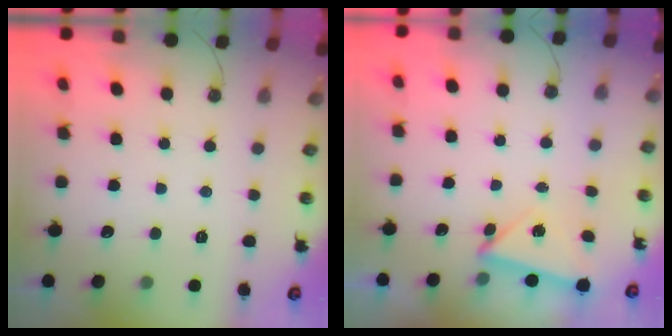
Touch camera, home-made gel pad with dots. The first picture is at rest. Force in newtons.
{"total": 3.9, "press": 3.9, "slide": 0.5}